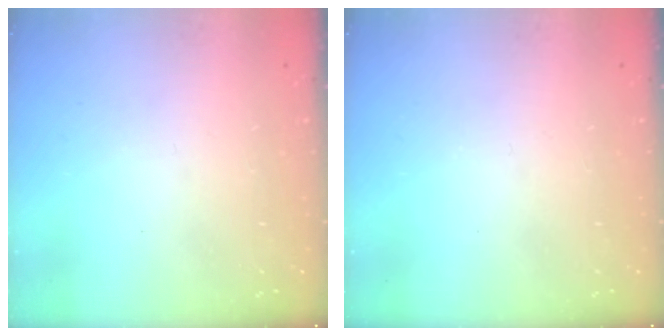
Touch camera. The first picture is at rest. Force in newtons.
{"total": 0.0}